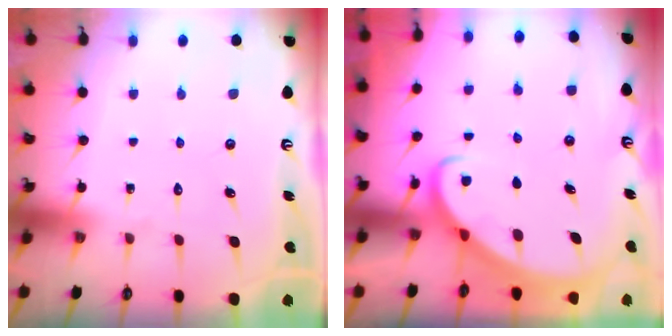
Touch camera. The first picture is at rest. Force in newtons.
{"total": 2.5, "press": 2.5, "slide": 0.3}